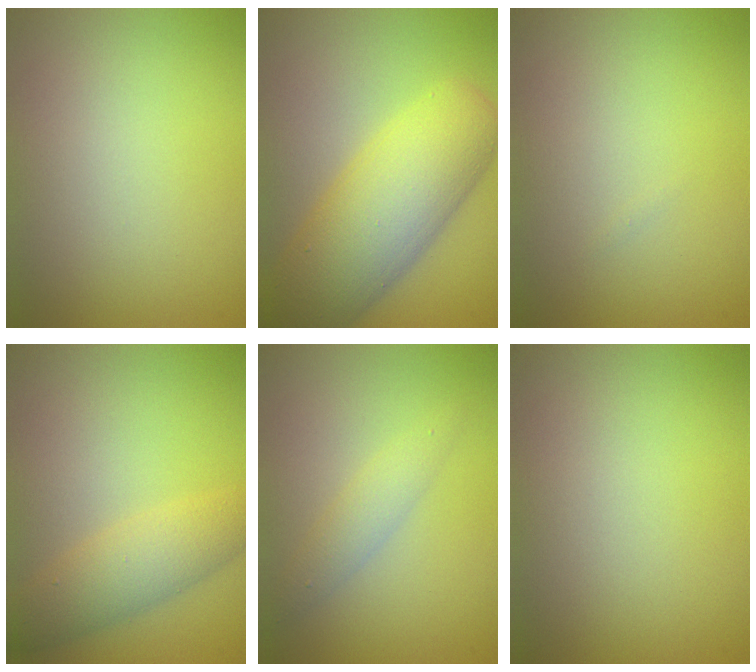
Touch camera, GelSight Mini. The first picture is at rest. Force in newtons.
{"total": 10.5, "press": 10.5, "slide": 0.4}
{"total": 0.0}
{"total": 4.0, "press": 4.0, "slide": 0.1}
{"total": 2.0, "press": 2.0, "slide": 0.0}
{"total": 0.0}